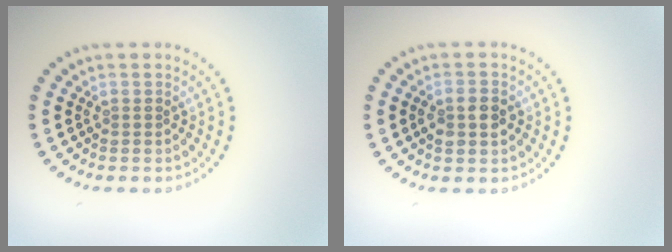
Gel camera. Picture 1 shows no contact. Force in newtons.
{"total": 2.2, "press": 2.2, "slide": 0.2}